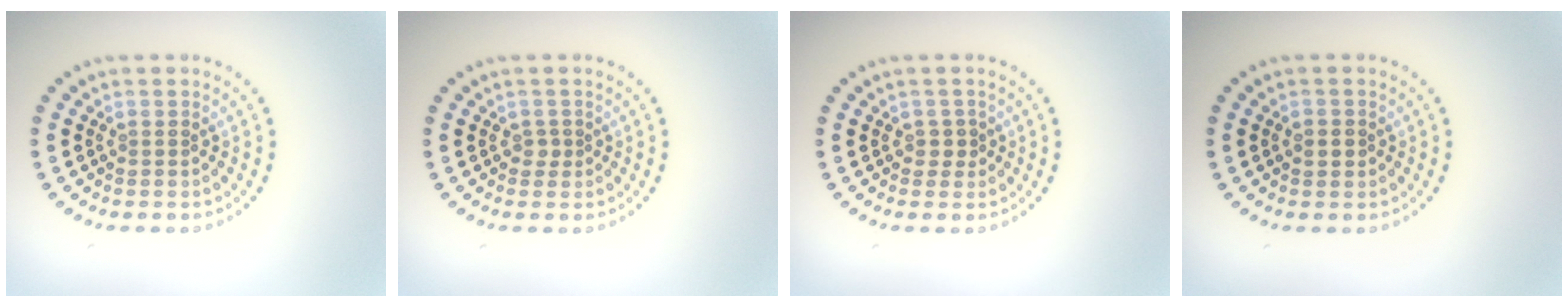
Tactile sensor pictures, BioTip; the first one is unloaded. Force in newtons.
{"total": 0.7, "press": 0.6, "slide": 0.4}
{"total": 1.1, "press": 1.0, "slide": 0.6}
{"total": 1.2, "press": 1.2, "slide": 0.2}